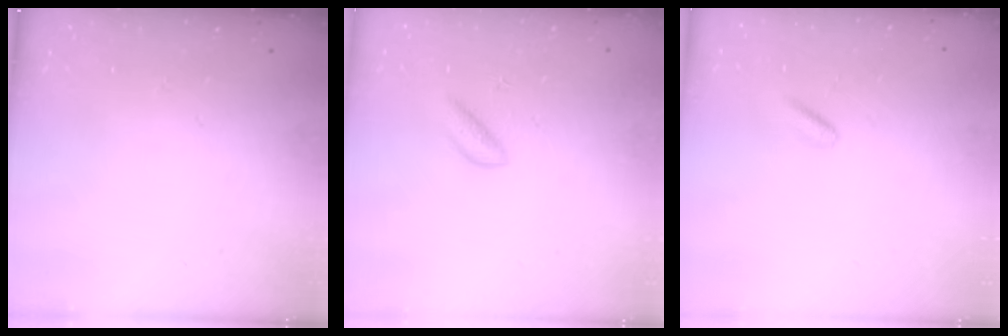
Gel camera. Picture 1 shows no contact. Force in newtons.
{"total": 2.9, "press": 2.9, "slide": 0.3}
{"total": 2.5, "press": 2.4, "slide": 0.7}